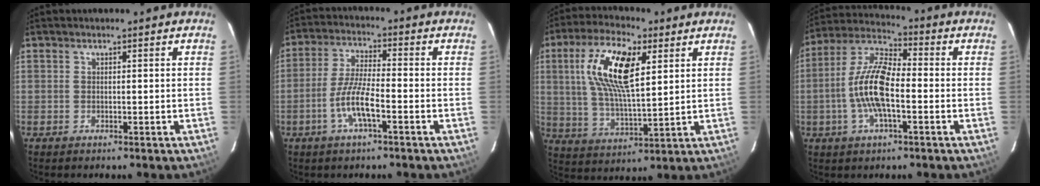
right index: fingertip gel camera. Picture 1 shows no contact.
{"total": 7.9, "force": [-3.4, 1.4, 7.0], "torque": [-0.147, -0.001, -0.067]}
{"total": 14.8, "force": [4.9, 5.4, 12.9], "torque": [-0.246, 0.014, 0.093]}
{"total": 12.4, "force": [-2.6, 4.3, 11.3], "torque": [-0.237, 0.007, -0.055]}